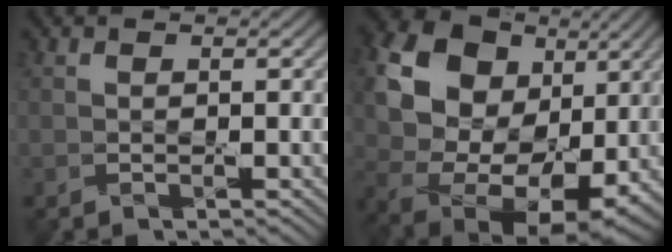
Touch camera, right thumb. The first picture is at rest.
{"total": 21.3, "force": [7.4, 16.2, 11.8], "torque": [-0.276, 0.034, 0.146]}